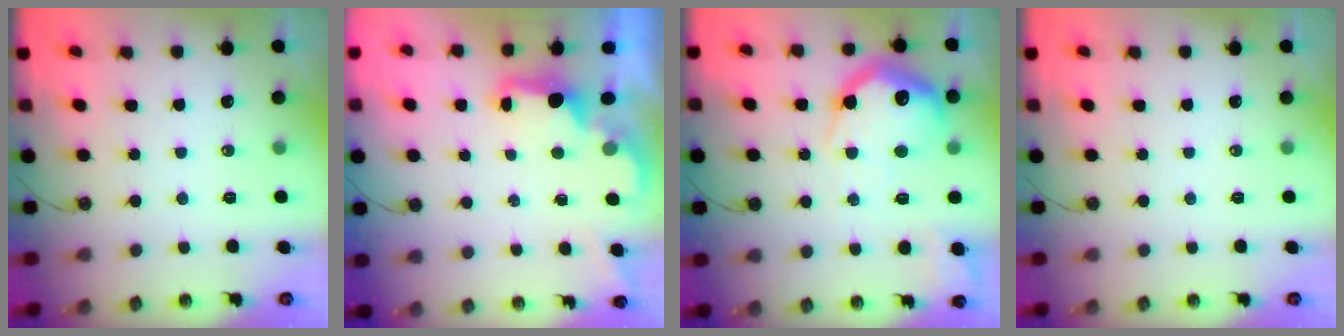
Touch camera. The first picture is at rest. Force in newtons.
{"total": 2.4, "press": 2.2, "slide": 0.7}
{"total": 23.7, "press": 23.6, "slide": 2.3}
{"total": 0.0}